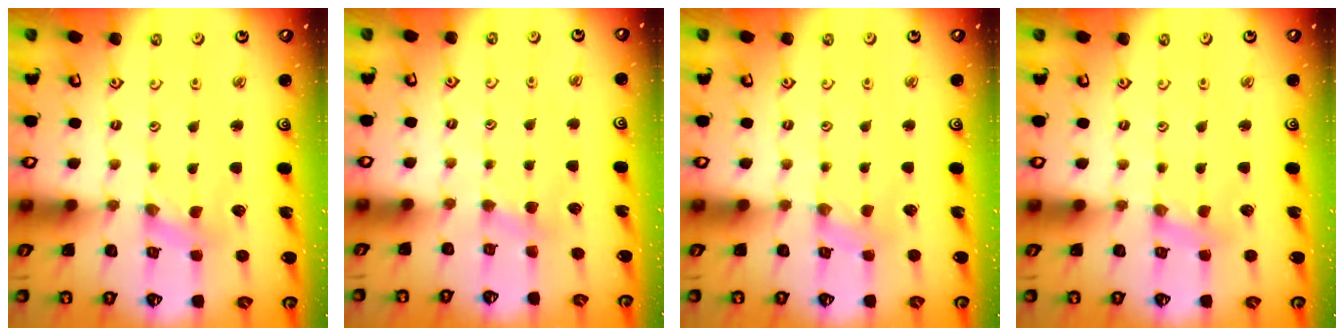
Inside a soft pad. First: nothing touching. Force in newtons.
{"total": 2.6, "press": 2.5, "slide": 0.4}
{"total": 1.9, "press": 1.9, "slide": 0.3}
{"total": 2.7, "press": 2.6, "slide": 0.5}